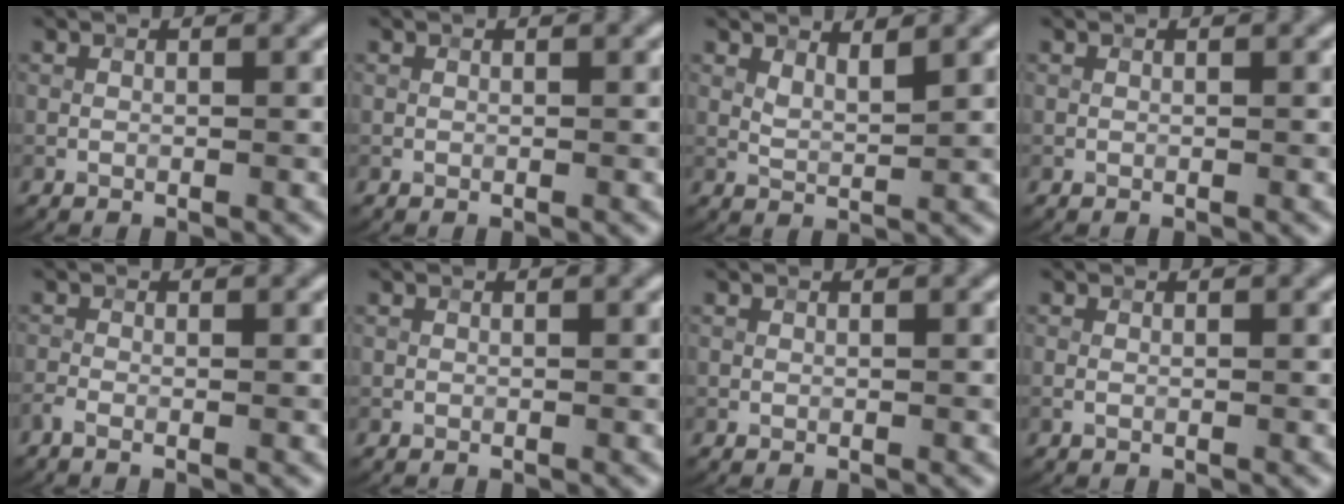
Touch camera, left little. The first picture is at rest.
{"total": 0.0}
{"total": 2.0, "force": [1.3, 0.6, 1.3], "torque": [-0.027, -0.004, 0.026]}
{"total": 0.0}
{"total": 1.0, "force": [-0.7, 0.2, 0.7], "torque": [-0.016, -0.001, -0.019]}
{"total": 0.0}
{"total": 0.0}
{"total": 0.5, "force": [-0.1, 0.2, 0.5], "torque": [-0.011, -0.001, -0.003]}